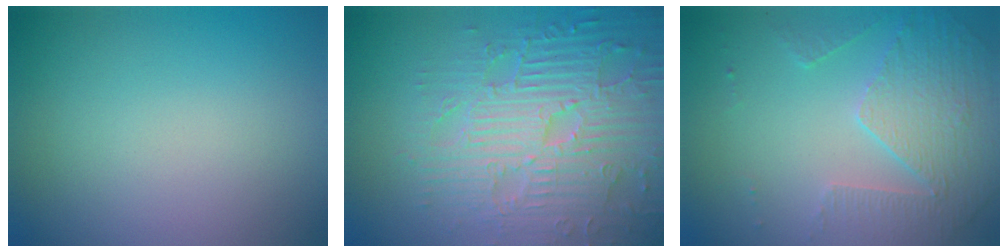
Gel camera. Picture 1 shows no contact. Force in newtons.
{"total": 7.7, "press": 5.9, "slide": 4.8}
{"total": 5.0, "press": 3.6, "slide": 3.5}